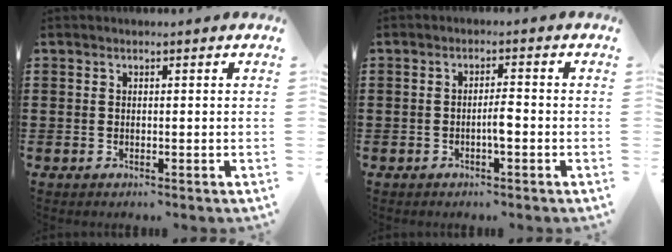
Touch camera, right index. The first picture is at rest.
{"total": 2.8, "force": [-0.9, 0.5, 2.7], "torque": [-0.048, 0.003, -0.017]}